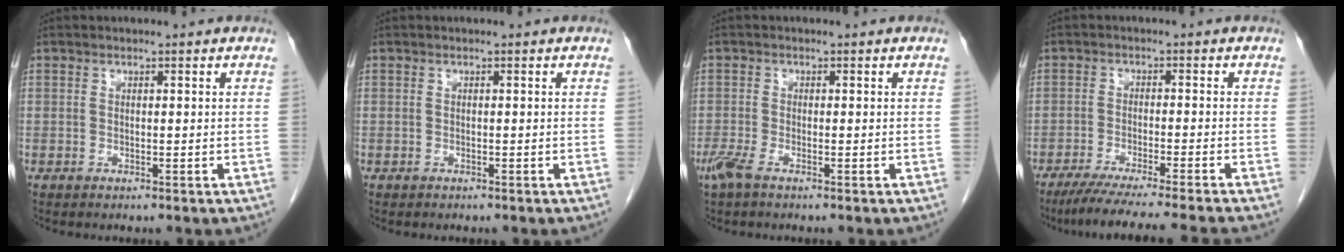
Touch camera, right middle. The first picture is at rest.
{"total": 0.0}
{"total": 2.2, "force": [-1.5, 0.4, 1.6], "torque": [-0.041, -0.006, -0.035]}
{"total": 13.3, "force": [-11.6, -1.6, 6.3], "torque": [-0.076, -0.035, -0.179]}